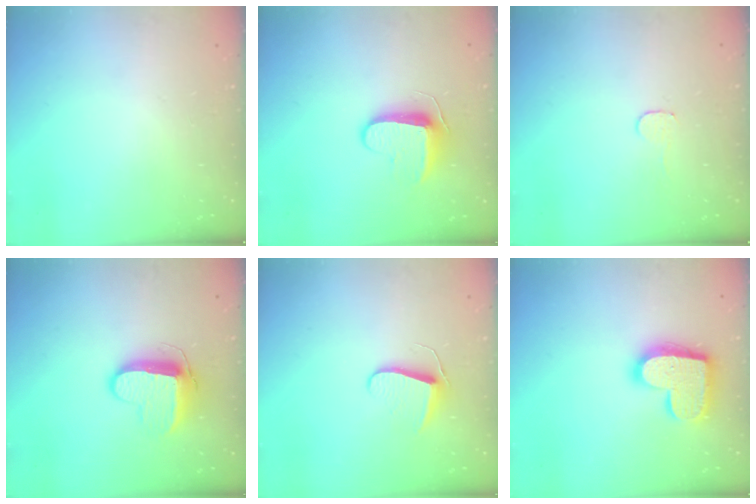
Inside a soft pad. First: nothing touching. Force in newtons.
{"total": 9.1, "press": 9.1, "slide": 0.8}
{"total": 3.2, "press": 3.1, "slide": 0.3}
{"total": 10.4, "press": 10.4, "slide": 0.5}
{"total": 7.0, "press": 7.0, "slide": 0.6}
{"total": 17.0, "press": 17.0, "slide": 1.1}